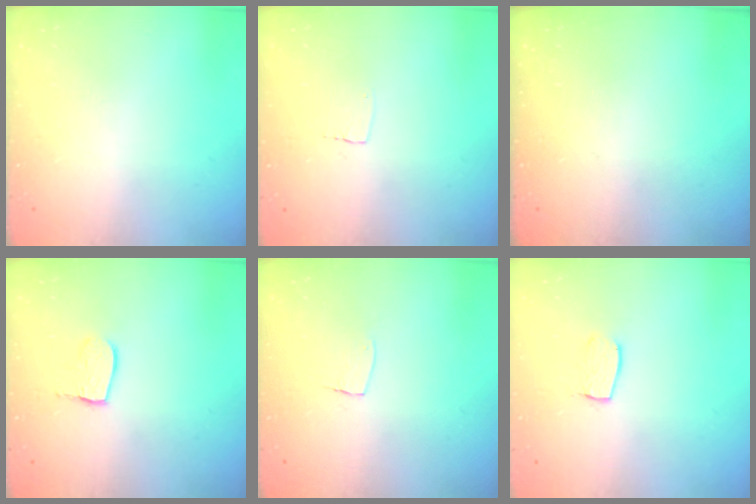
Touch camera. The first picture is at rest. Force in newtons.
{"total": 2.3, "press": 2.3, "slide": 0.1}
{"total": 0.0}
{"total": 8.2, "press": 8.2, "slide": 0.7}
{"total": 5.4, "press": 5.4, "slide": 0.3}
{"total": 6.0, "press": 6.0, "slide": 0.4}